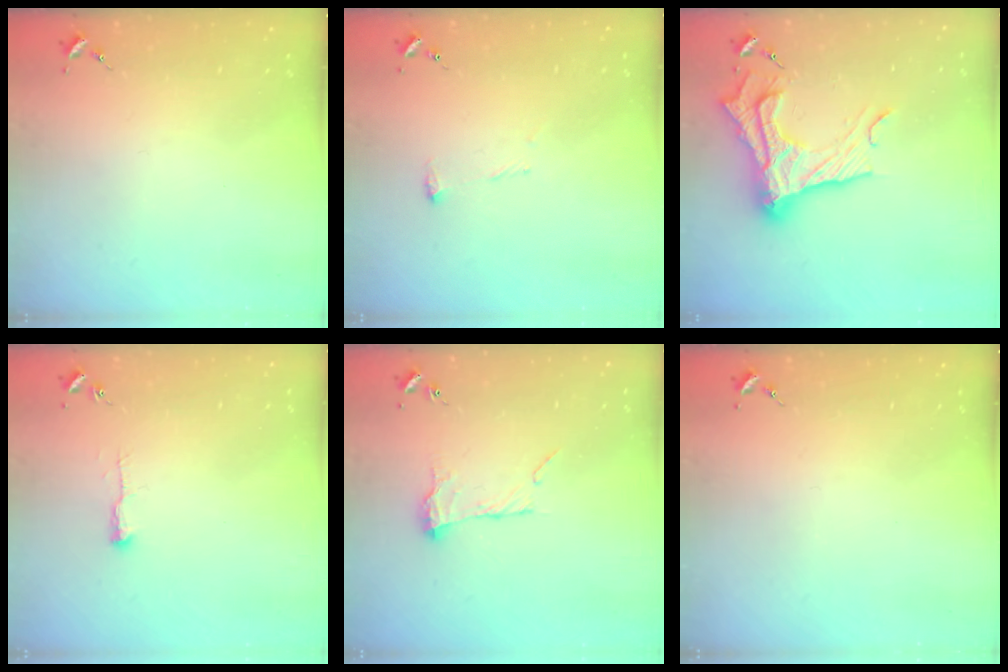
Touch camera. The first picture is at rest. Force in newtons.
{"total": 8.1, "press": 8.1, "slide": 0.6}
{"total": 22.9, "press": 22.8, "slide": 1.7}
{"total": 4.6, "press": 4.6, "slide": 0.7}
{"total": 10.3, "press": 10.3, "slide": 0.5}
{"total": 0.0}